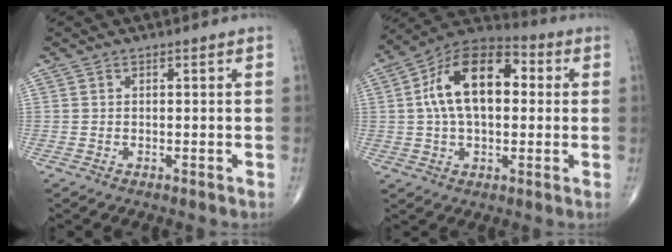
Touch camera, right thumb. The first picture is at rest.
{"total": 16.7, "force": [2.3, 9.6, 13.4], "torque": [-0.217, 0.031, 0.031]}